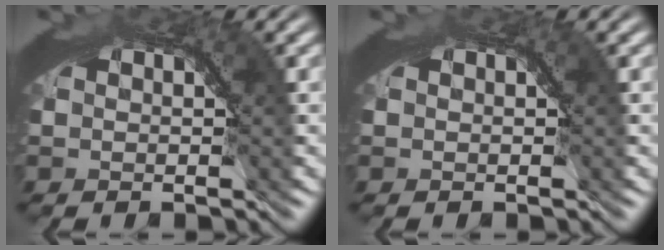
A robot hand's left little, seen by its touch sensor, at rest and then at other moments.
{"total": 0.0}